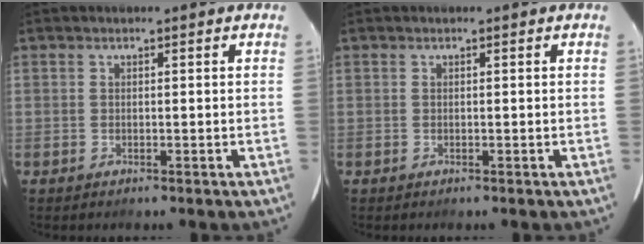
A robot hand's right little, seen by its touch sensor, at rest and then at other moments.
{"total": 0.0}